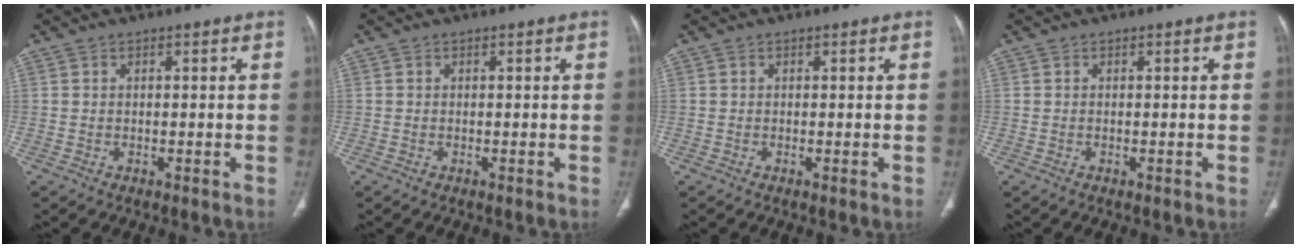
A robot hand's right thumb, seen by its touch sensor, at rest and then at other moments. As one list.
[{"total": 0.0}, {"total": 0.0}, {"total": 0.0}]